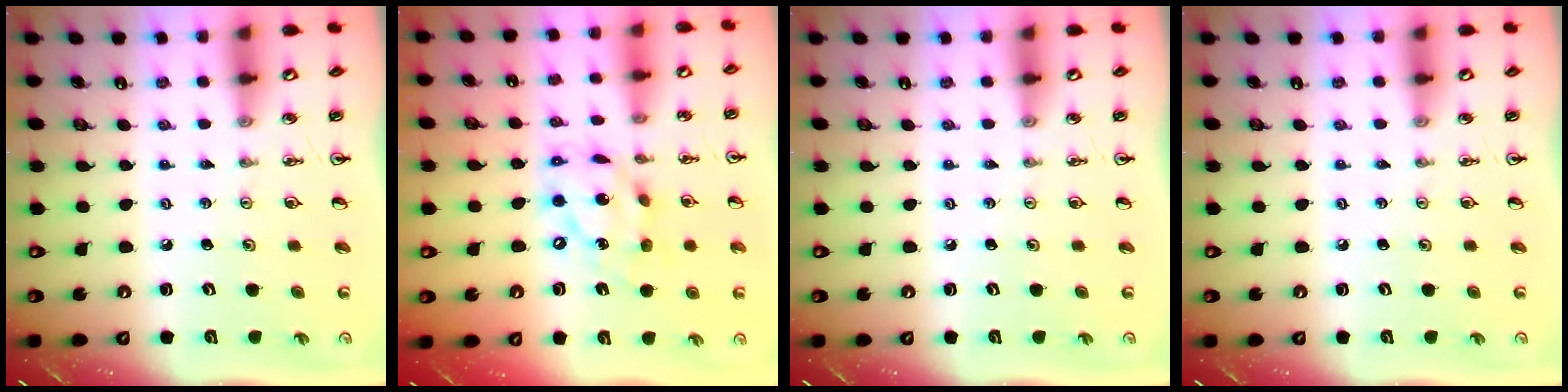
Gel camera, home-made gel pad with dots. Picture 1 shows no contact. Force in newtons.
{"total": 16.1, "press": 16.0, "slide": 1.9}
{"total": 0.0}
{"total": 0.0}